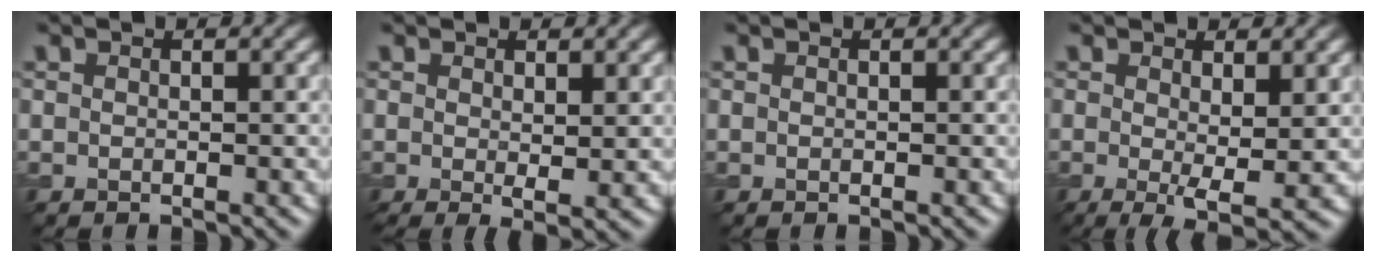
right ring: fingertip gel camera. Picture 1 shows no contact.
{"total": 1.9, "force": [0.4, 0.4, 1.8], "torque": [-0.031, -0.013, 0.010]}
{"total": 0.0}
{"total": 3.9, "force": [0.0, 0.9, 3.8], "torque": [-0.062, -0.015, 0.002]}